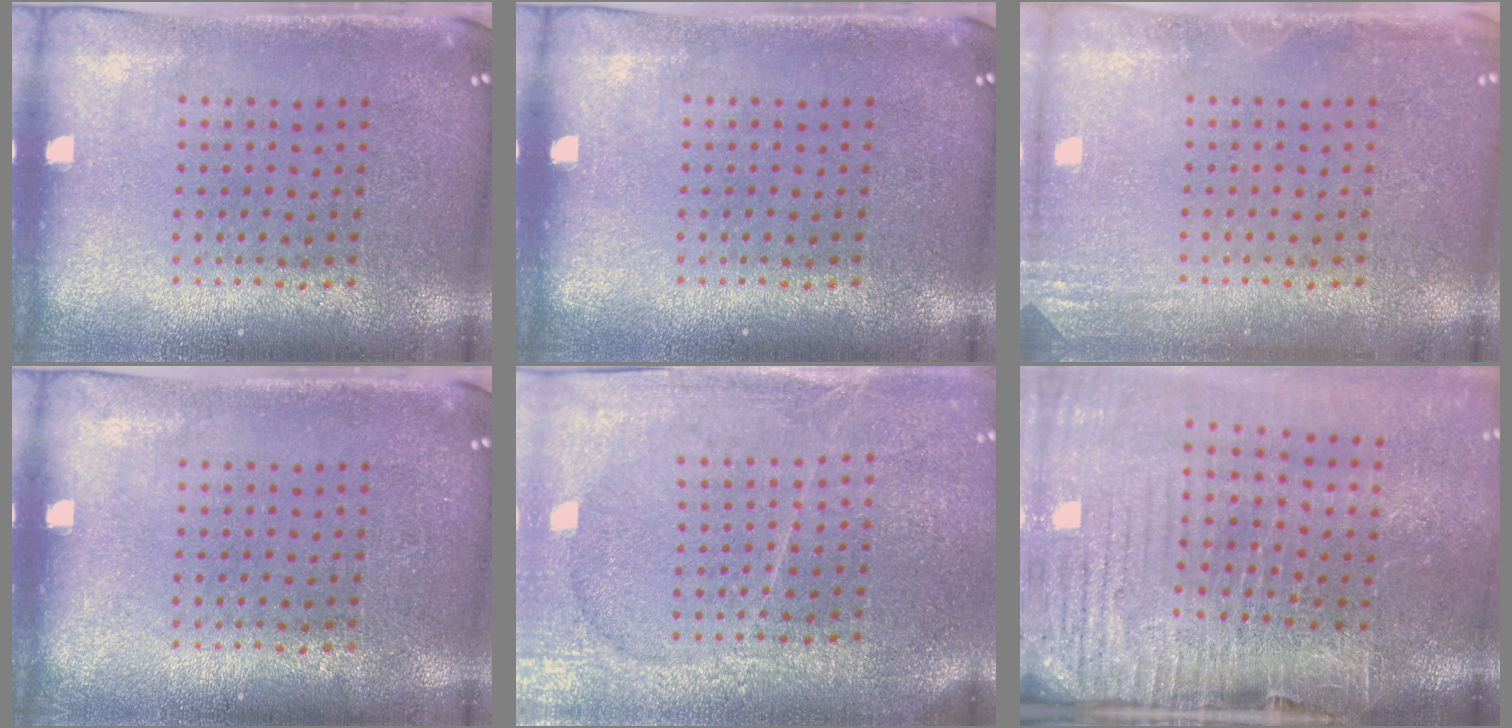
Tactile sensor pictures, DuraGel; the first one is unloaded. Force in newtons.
{"total": 0.0}
{"total": 1.6, "press": 1.6, "slide": 0.3}
{"total": 0.0}
{"total": 3.8, "press": 3.4, "slide": 1.7}
{"total": 4.3, "press": 3.6, "slide": 2.4}